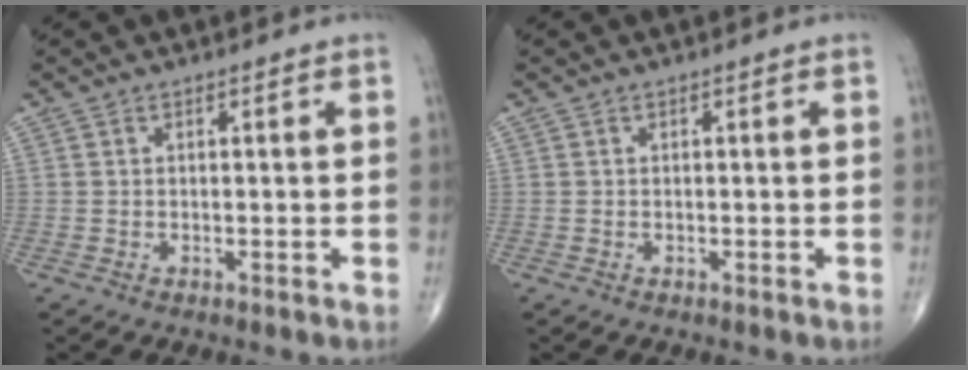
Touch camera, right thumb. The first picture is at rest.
{"total": 0.0}